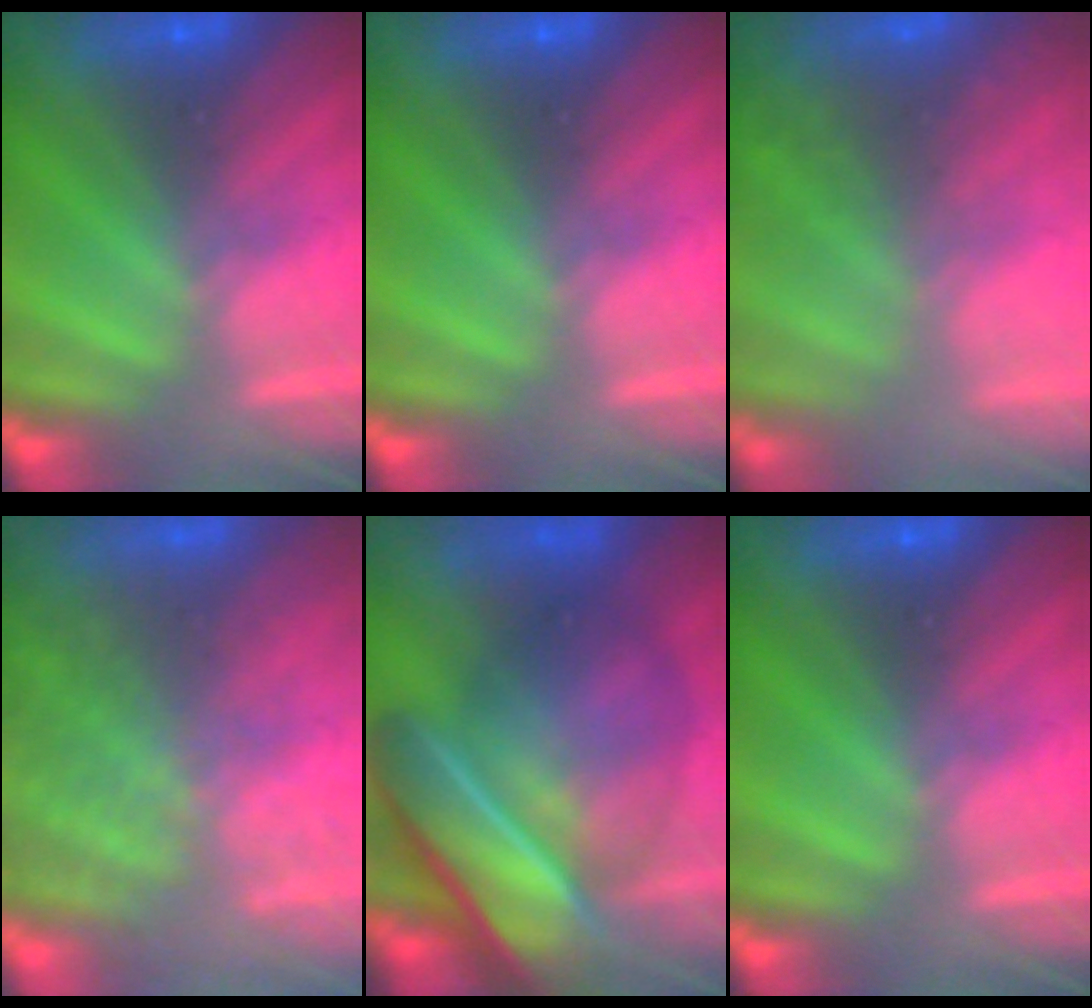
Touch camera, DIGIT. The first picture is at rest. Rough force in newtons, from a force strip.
{"total": 0.0}
{"total": 7.0}
{"total": 7.4}
{"total": 5.9}
{"total": 0.0}